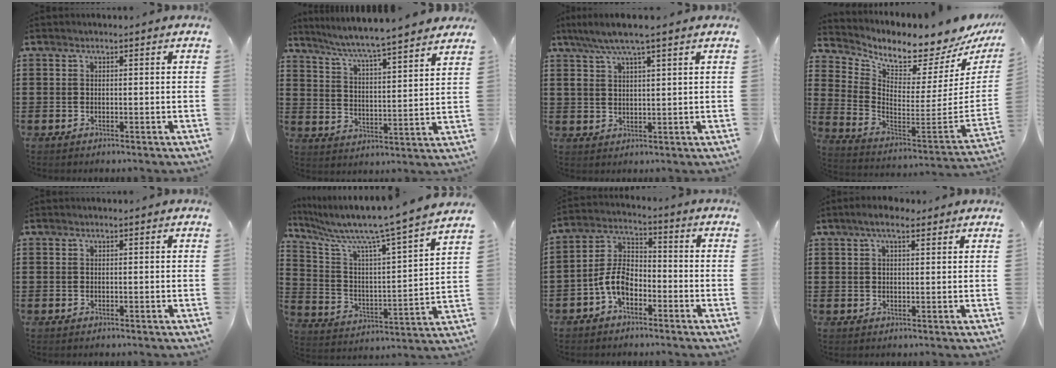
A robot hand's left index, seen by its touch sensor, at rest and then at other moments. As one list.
[{"total": 5.6, "force": [5.2, -0.7, 2.0], "torque": [-0.063, -0.041, 0.083]}, {"total": 5.4, "force": [3.8, 0.7, 3.7], "torque": [-0.079, -0.005, 0.068]}, {"total": 6.1, "force": [5.5, 1.1, 2.2], "torque": [-0.071, -0.072, 0.090]}, {"total": 0.0}, {"total": 8.6, "force": [7.3, -0.4, 4.4], "torque": [-0.119, -0.065, 0.112]}, {"total": 6.9, "force": [-3.6, 3.7, 4.5], "torque": [-0.114, 0.006, -0.077]}, {"total": 3.8, "force": [2.5, 1.1, 2.7], "torque": [-0.056, 0.007, 0.044]}]